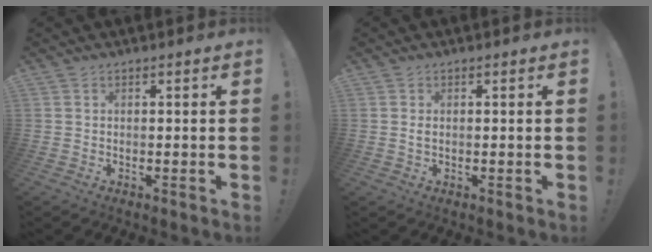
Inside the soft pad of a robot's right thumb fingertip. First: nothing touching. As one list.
[{"total": 0.7, "force": [0.0, 0.4, 0.7], "torque": [-0.009, 0.000, -0.002]}]